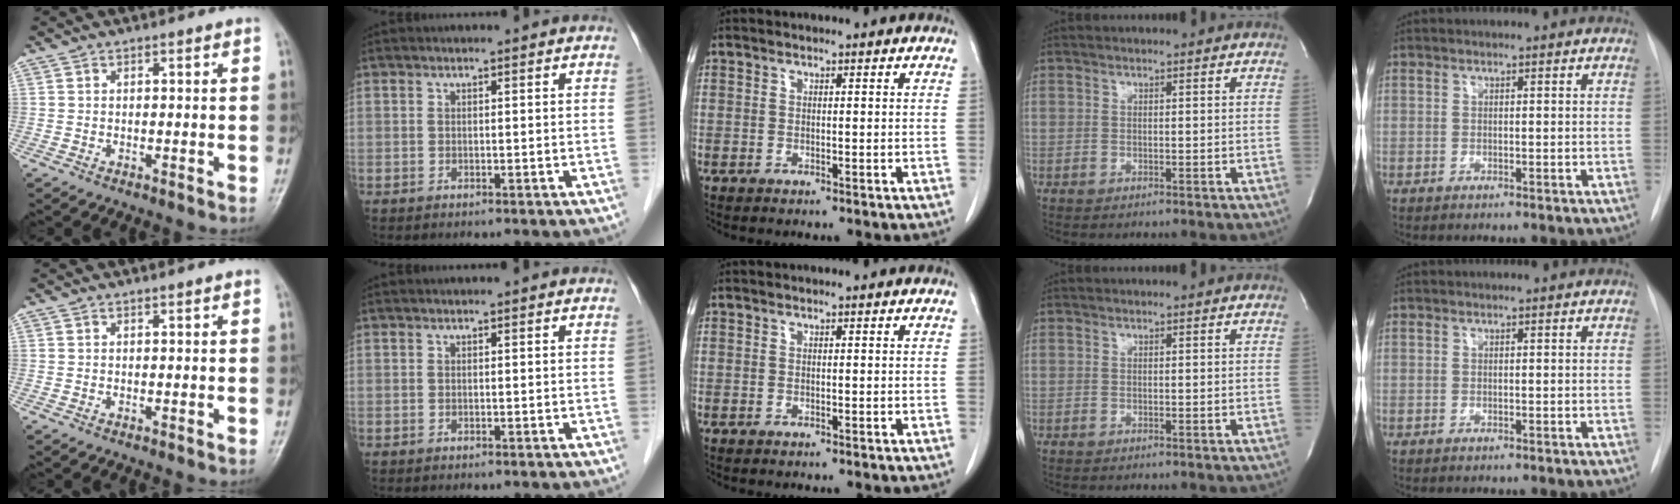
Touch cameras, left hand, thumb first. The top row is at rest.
{}